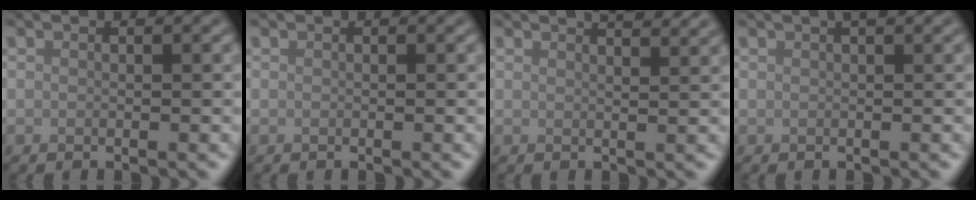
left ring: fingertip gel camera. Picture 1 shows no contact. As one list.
[{"total": 0.0}, {"total": 3.8, "force": [3.0, 1.2, 2.1], "torque": [-0.002, 0.017, 0.016]}, {"total": 1.6, "force": [1.0, 0.3, 1.3], "torque": [-0.013, 0.005, 0.014]}]